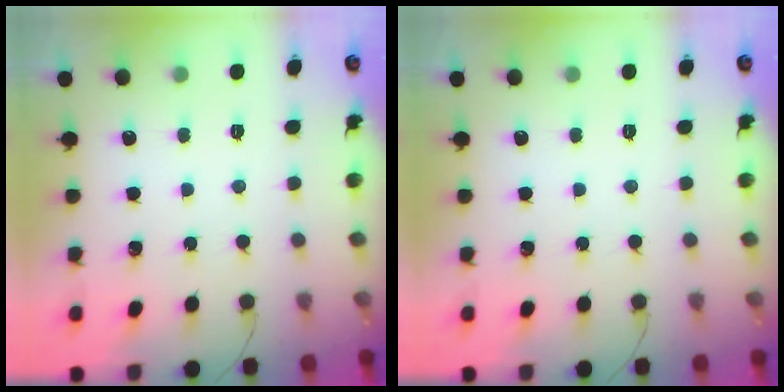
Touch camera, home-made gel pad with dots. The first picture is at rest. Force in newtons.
{"total": 0.0}